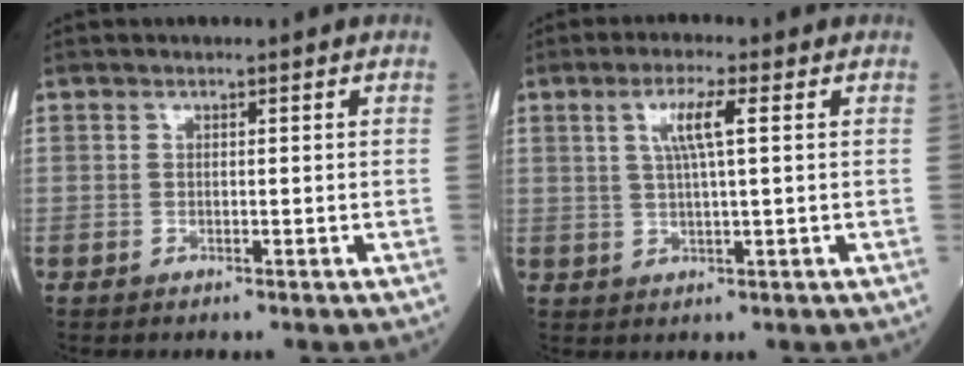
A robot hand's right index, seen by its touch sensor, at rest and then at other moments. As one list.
[{"total": 4.9, "force": [1.5, 0.2, 4.7], "torque": [-0.094, 0.004, 0.030]}]